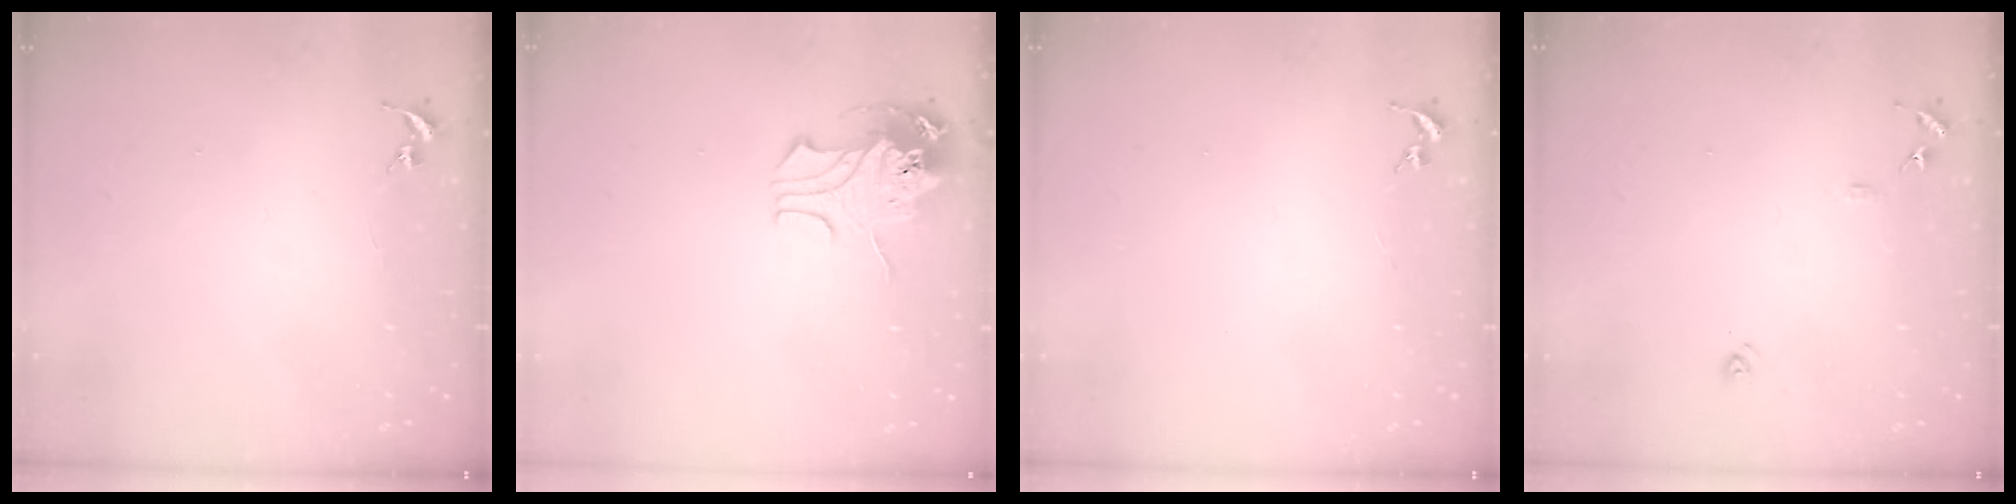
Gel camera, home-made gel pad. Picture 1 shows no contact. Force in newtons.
{"total": 11.0, "press": 10.9, "slide": 1.5}
{"total": 0.0}
{"total": 8.3, "press": 8.3, "slide": 0.7}